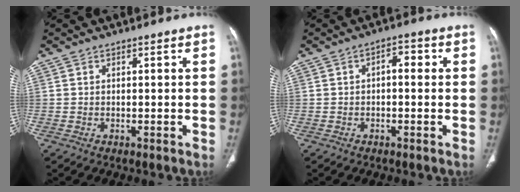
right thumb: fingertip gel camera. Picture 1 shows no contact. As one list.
[{"total": 3.3, "force": [0.3, 1.8, 2.8], "torque": [-0.032, 0.013, -0.002]}]